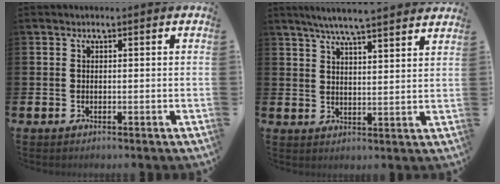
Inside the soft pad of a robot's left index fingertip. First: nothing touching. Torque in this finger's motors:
{"motor_torque": [-0.05, -0.43, 0.66, 0.21]}